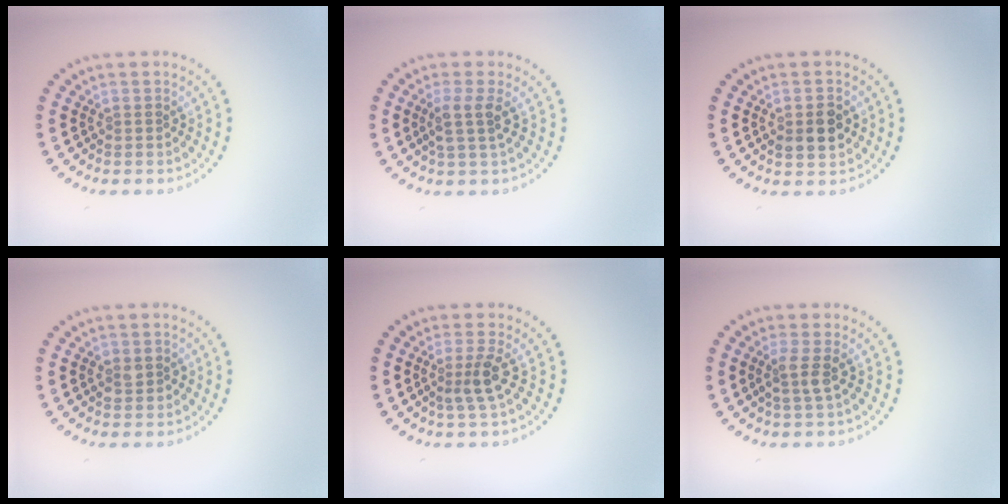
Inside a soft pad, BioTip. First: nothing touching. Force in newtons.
{"total": 2.3, "press": 1.8, "slide": 1.3}
{"total": 2.9, "press": 2.9, "slide": 0.3}
{"total": 1.4, "press": 1.4, "slide": 0.2}
{"total": 2.4, "press": 1.7, "slide": 1.6}
{"total": 1.8, "press": 1.4, "slide": 1.1}